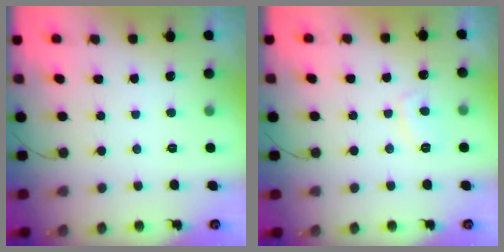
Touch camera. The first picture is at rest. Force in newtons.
{"total": 3.6, "press": 3.6, "slide": 0.6}